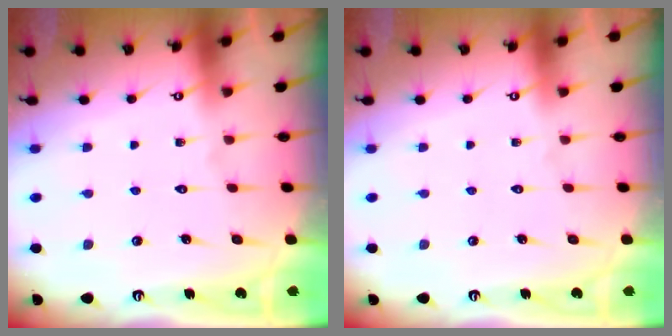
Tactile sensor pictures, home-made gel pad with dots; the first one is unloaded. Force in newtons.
{"total": 0.0}